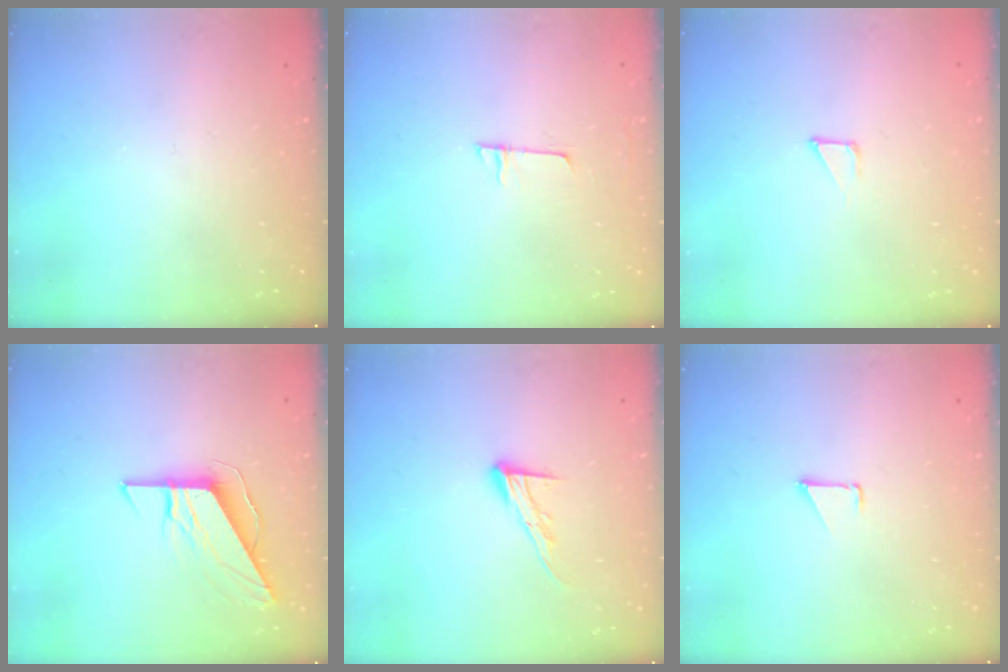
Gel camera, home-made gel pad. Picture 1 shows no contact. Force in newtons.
{"total": 4.4, "press": 4.4, "slide": 0.5}
{"total": 1.6, "press": 1.6, "slide": 0.1}
{"total": 8.8, "press": 8.8, "slide": 0.4}
{"total": 9.8, "press": 9.8, "slide": 0.6}
{"total": 0.9, "press": 0.9, "slide": 0.1}